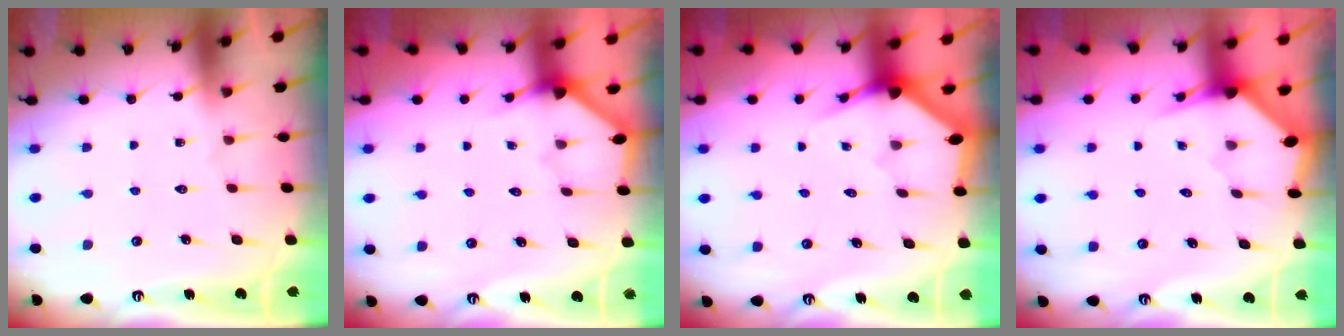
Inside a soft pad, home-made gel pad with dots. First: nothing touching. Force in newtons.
{"total": 2.9, "press": 2.8, "slide": 0.4}
{"total": 3.3, "press": 3.3, "slide": 0.1}
{"total": 2.9, "press": 2.9, "slide": 0.2}